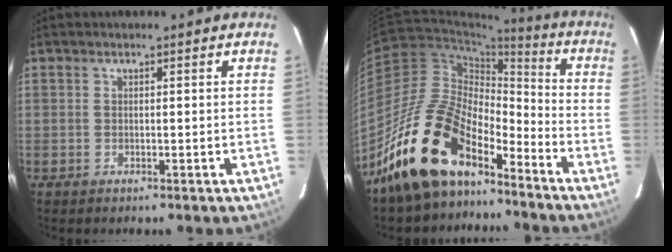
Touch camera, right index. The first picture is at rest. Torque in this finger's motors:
{"motor_torque": [0.92, -0.81, 1.05, 0.21]}